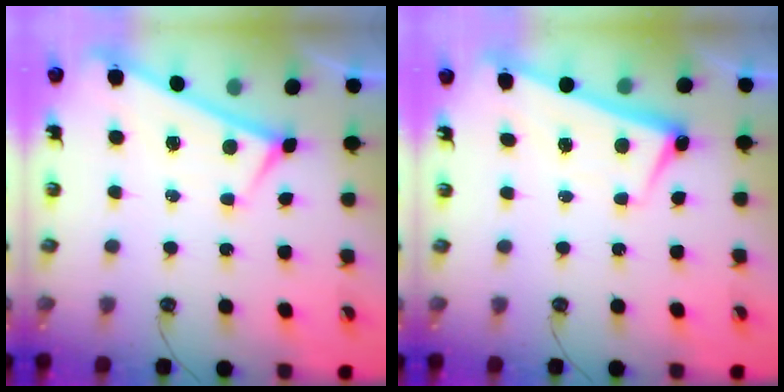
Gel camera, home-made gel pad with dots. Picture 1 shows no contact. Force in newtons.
{"total": 2.6, "press": 2.5, "slide": 0.6}